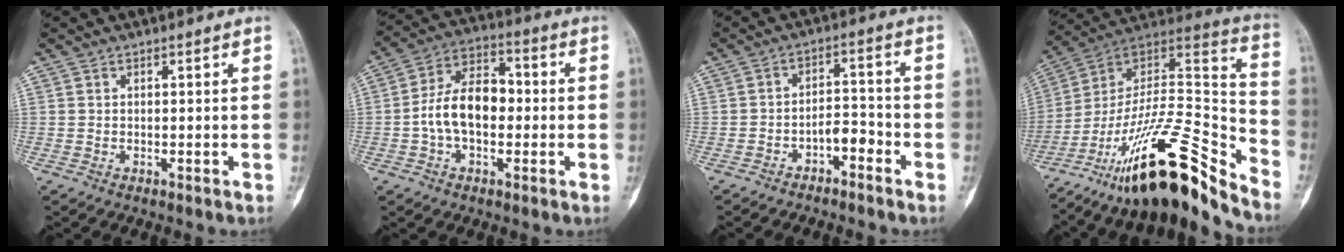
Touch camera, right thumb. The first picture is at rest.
{"total": 11.9, "force": [-1.1, 7.2, 9.4], "torque": [-0.159, 0.036, -0.028]}
{"total": 5.0, "force": [-3.1, 2.6, 3.0], "torque": [-0.033, 0.039, -0.052]}
{"total": 27.1, "force": [-19.7, 6.0, 17.6], "torque": [-0.260, 0.108, -0.335]}